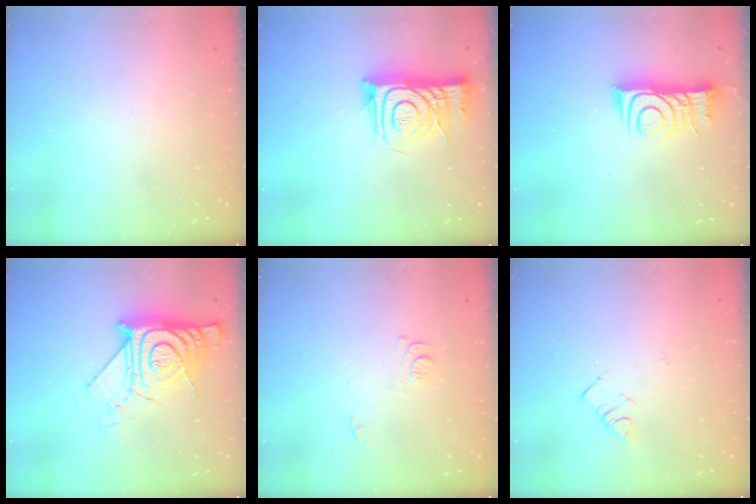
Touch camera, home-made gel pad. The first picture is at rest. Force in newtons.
{"total": 14.2, "press": 14.2, "slide": 1.2}
{"total": 12.3, "press": 12.2, "slide": 1.1}
{"total": 14.9, "press": 14.9, "slide": 1.4}
{"total": 7.0, "press": 7.0, "slide": 0.7}
{"total": 2.9, "press": 2.9, "slide": 0.5}